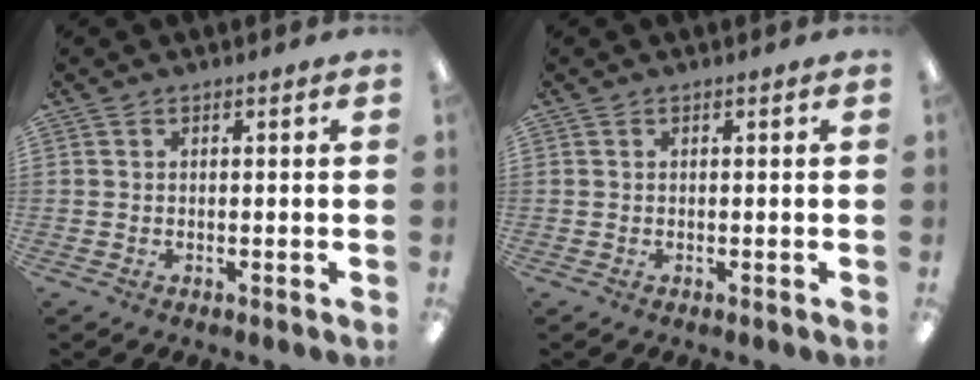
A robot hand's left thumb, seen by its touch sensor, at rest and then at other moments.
{"total": 0.0}